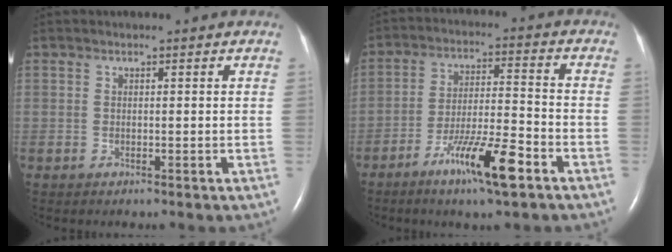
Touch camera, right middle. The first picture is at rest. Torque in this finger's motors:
{"motor_torque": [1.16, -0.98, 0.23, 0.09]}